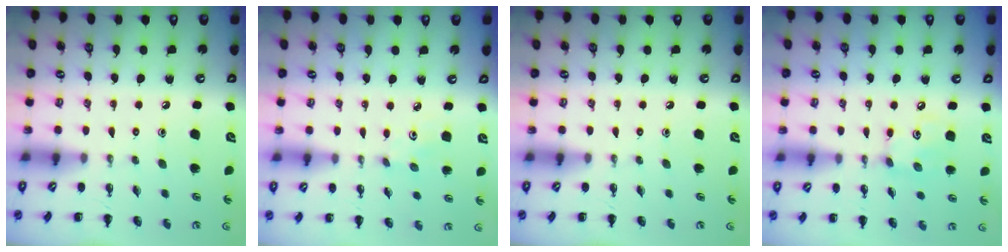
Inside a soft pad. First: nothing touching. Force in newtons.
{"total": 1.4, "press": 1.3, "slide": 0.4}
{"total": 0.0}
{"total": 4.6, "press": 4.6, "slide": 0.6}